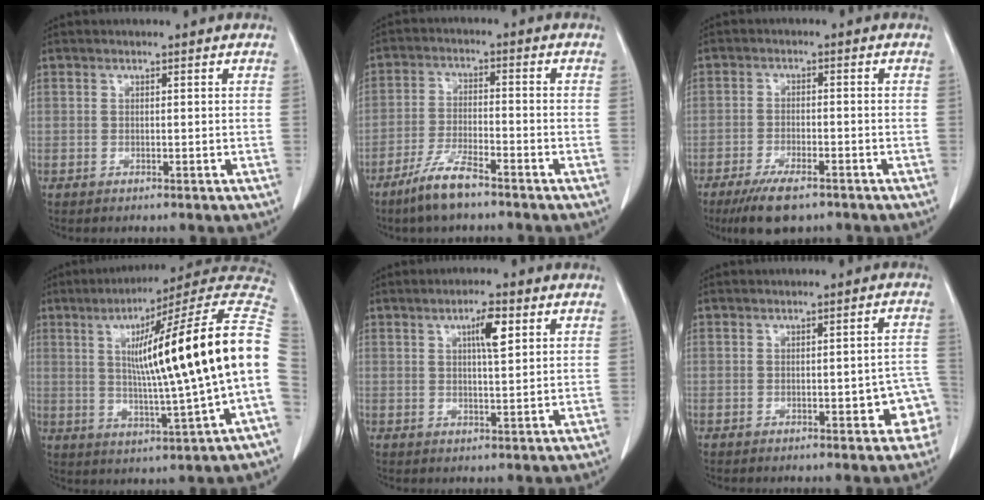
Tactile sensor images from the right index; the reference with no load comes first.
{"total": 7.1, "force": [-5.3, 1.0, 4.6], "torque": [-0.099, -0.011, -0.102]}
{"total": 7.4, "force": [-5.4, 2.0, 4.7], "torque": [-0.084, -0.013, -0.089]}
{"total": 23.6, "force": [1.9, 0.0, 23.5], "torque": [-0.282, 0.035, 0.021]}
{"total": 4.6, "force": [1.9, 0.7, 4.2], "torque": [-0.071, 0.002, 0.032]}
{"total": 5.7, "force": [-2.0, 1.9, 5.0], "torque": [-0.045, 0.021, -0.019]}